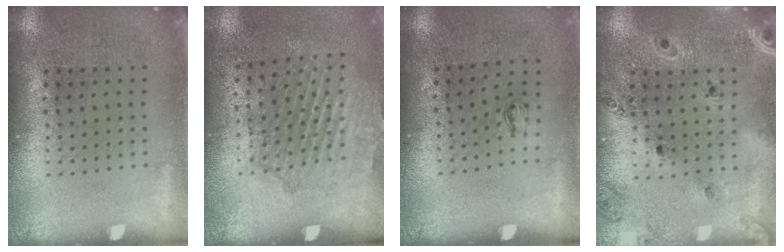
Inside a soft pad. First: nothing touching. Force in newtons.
{"total": 1.6, "press": 1.4, "slide": 0.7}
{"total": 0.6, "press": 0.2, "slide": 0.5}
{"total": 0.6, "press": 0.6, "slide": 0.1}